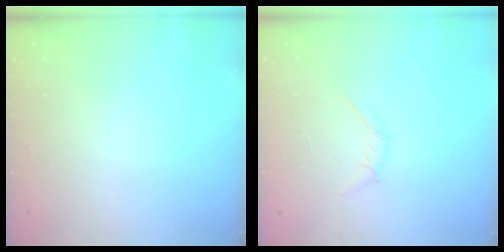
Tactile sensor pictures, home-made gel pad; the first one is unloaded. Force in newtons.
{"total": 3.8, "press": 3.6, "slide": 1.1}